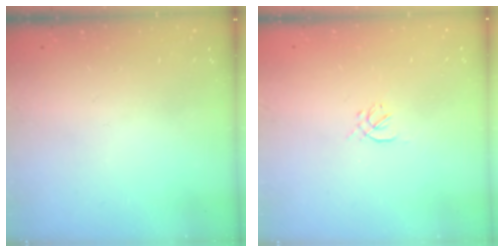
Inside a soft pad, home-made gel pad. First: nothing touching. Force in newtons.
{"total": 0.7, "press": 0.5, "slide": 0.5}